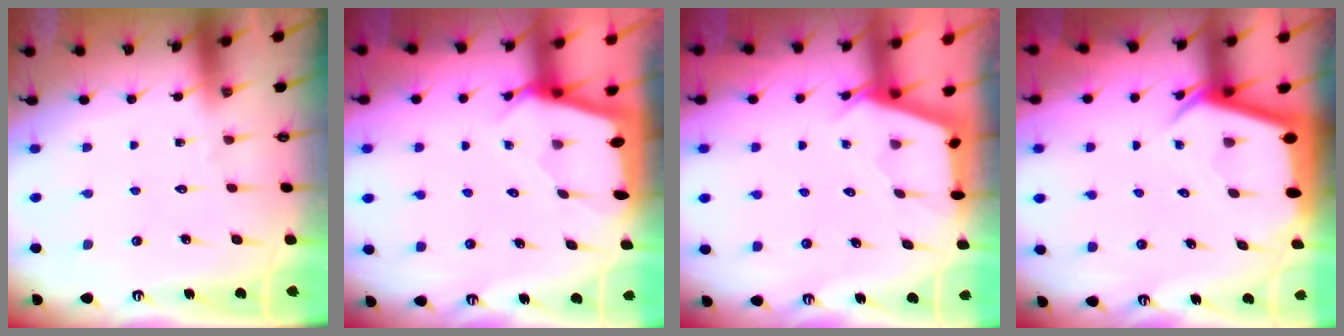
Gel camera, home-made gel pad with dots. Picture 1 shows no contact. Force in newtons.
{"total": 2.1, "press": 2.1, "slide": 0.1}
{"total": 2.6, "press": 2.6, "slide": 0.3}
{"total": 4.0, "press": 4.0, "slide": 0.4}